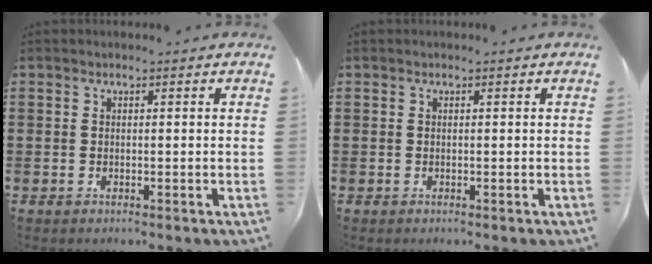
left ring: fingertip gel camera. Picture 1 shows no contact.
{"total": 0.0}